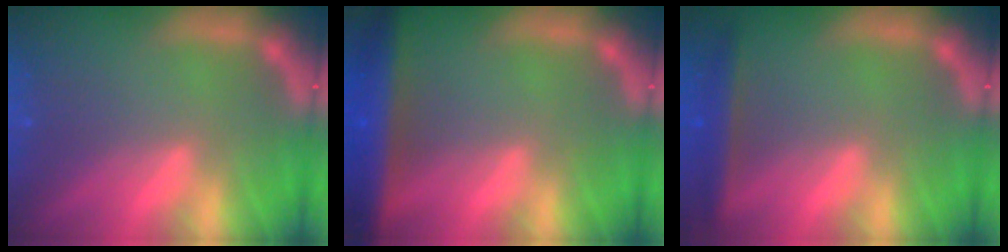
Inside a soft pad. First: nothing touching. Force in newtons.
{"total": 6.9}
{"total": 3.0}